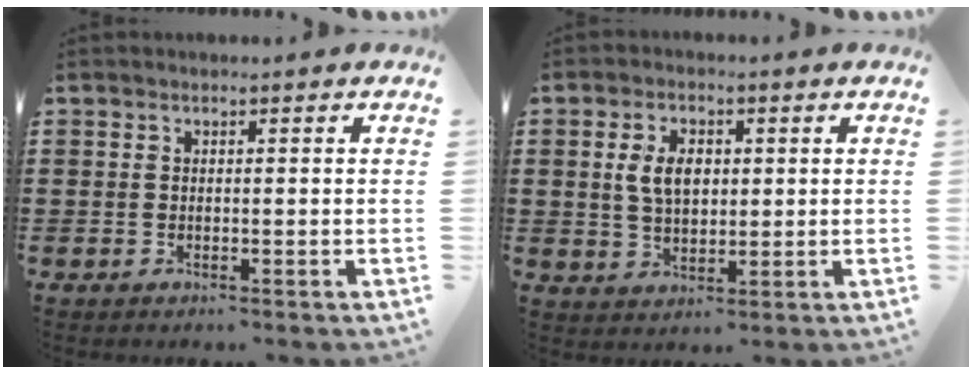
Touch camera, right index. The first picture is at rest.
{"total": 5.4, "force": [0.9, 3.3, 4.2], "torque": [-0.089, 0.007, 0.009]}